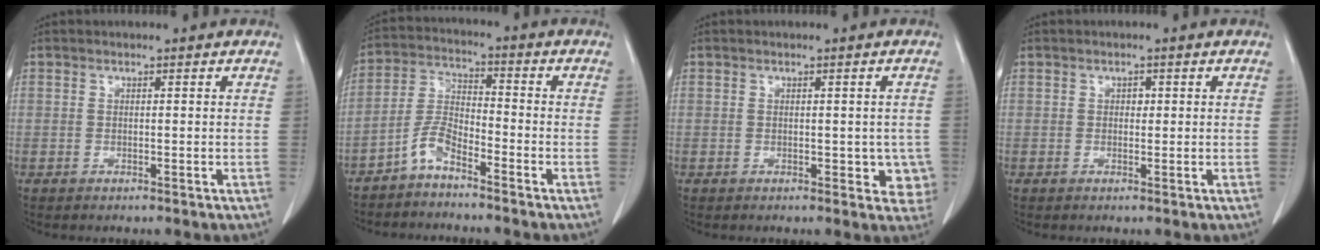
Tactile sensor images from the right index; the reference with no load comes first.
{"total": 5.0, "force": [-3.9, 1.2, 2.9], "torque": [-0.068, 0.001, -0.083]}
{"total": 3.7, "force": [-0.5, 2.4, 2.7], "torque": [-0.005, 0.009, -0.001]}
{"total": 0.8, "force": [0.2, 0.6, 0.5], "torque": [-0.005, 0.002, 0.001]}